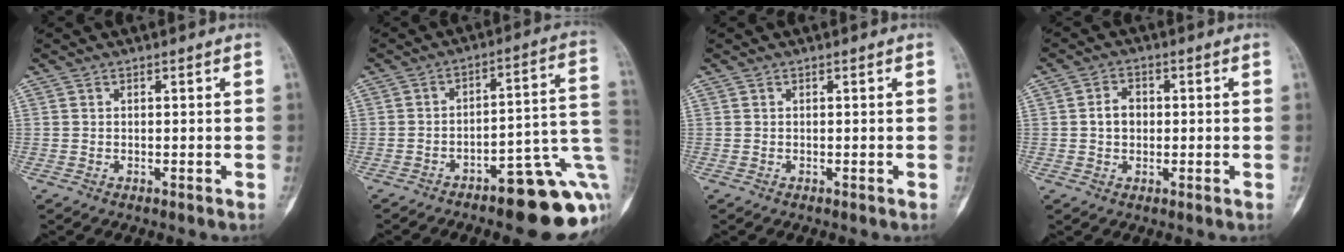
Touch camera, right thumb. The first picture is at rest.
{"total": 18.5, "force": [-7.8, 6.1, 15.6], "torque": [-0.131, 0.063, -0.097]}
{"total": 0.0}
{"total": 3.9, "force": [0.0, 3.0, 2.5], "torque": [-0.033, 0.009, -0.004]}